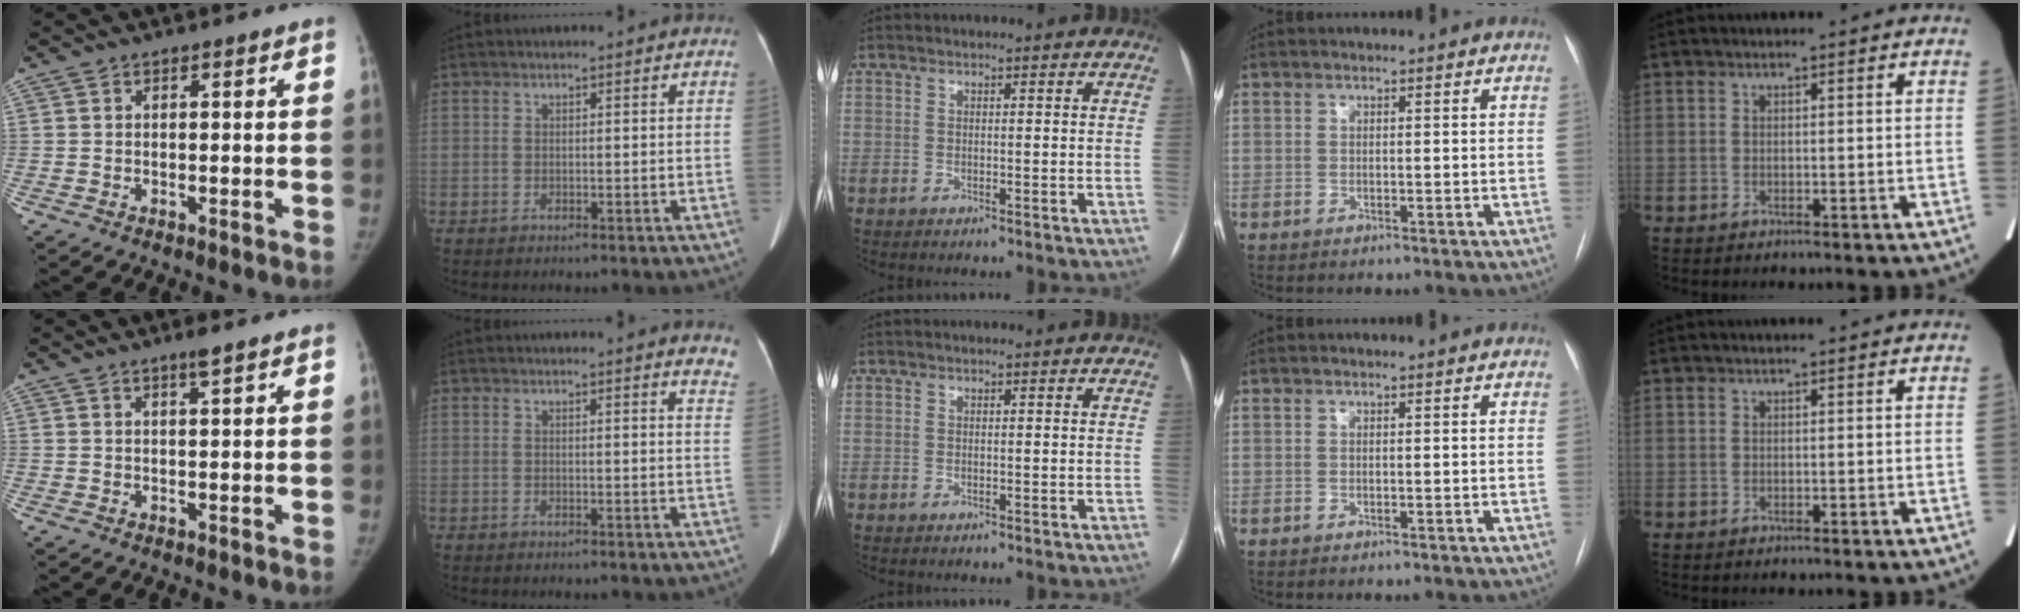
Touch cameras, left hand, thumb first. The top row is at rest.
{"thumb": {"total": 1.7, "force": [1.2, 0.0, 1.3], "torque": [-0.023, -0.006, 0.021]}, "index": {"total": 5.0, "force": [4.8, 0.7, 1.2], "torque": [0.007, -0.021, 0.024]}}